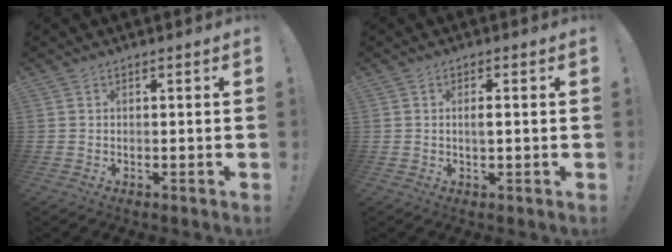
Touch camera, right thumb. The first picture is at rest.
{"total": 2.0, "force": [-0.1, 0.5, 1.9], "torque": [-0.033, 0.001, -0.003]}